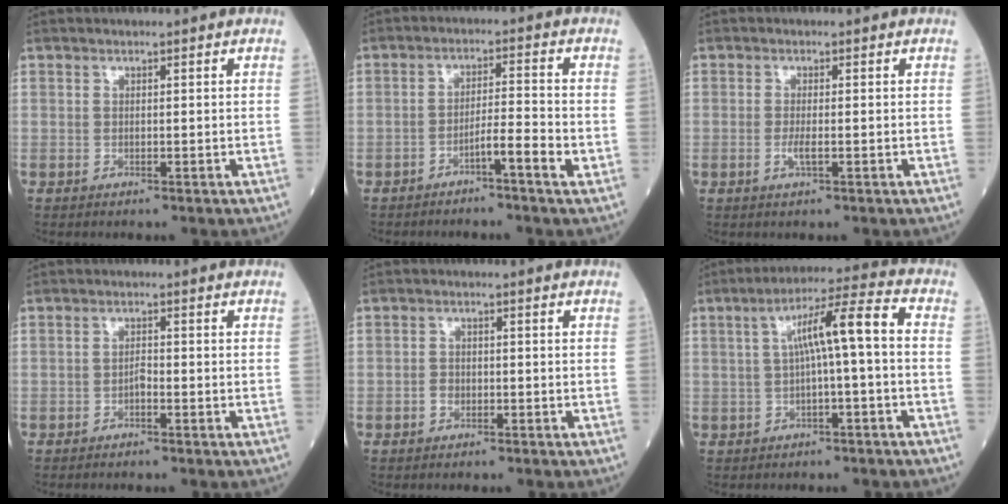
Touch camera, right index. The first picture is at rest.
{"total": 3.9, "force": [-2.3, -0.5, 3.1], "torque": [-0.047, 0.006, -0.042]}
{"total": 1.7, "force": [-0.4, 0.1, 1.7], "torque": [-0.036, -0.003, -0.006]}
{"total": 1.0, "force": [-0.7, 0.2, 0.7], "torque": [-0.013, 0.003, -0.012]}
{"total": 1.4, "force": [-0.7, 1.0, 0.7], "torque": [-0.012, 0.005, -0.010]}
{"total": 8.3, "force": [0.3, 0.2, 8.3], "torque": [-0.136, 0.030, 0.007]}